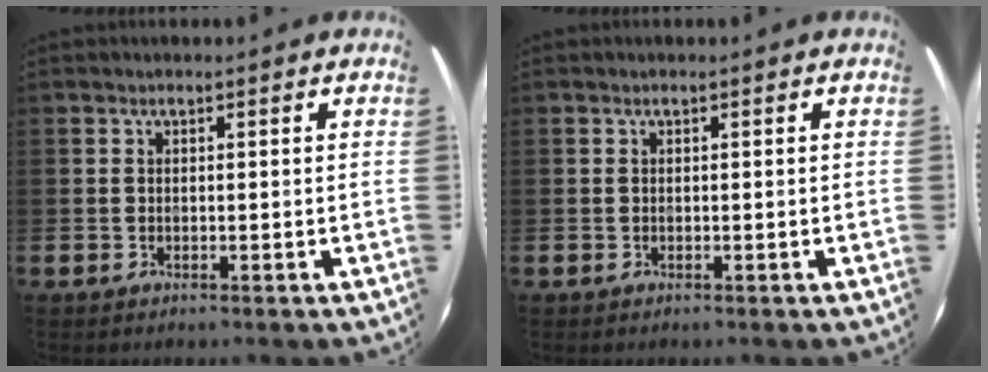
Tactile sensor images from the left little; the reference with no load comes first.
{"total": 0.0}